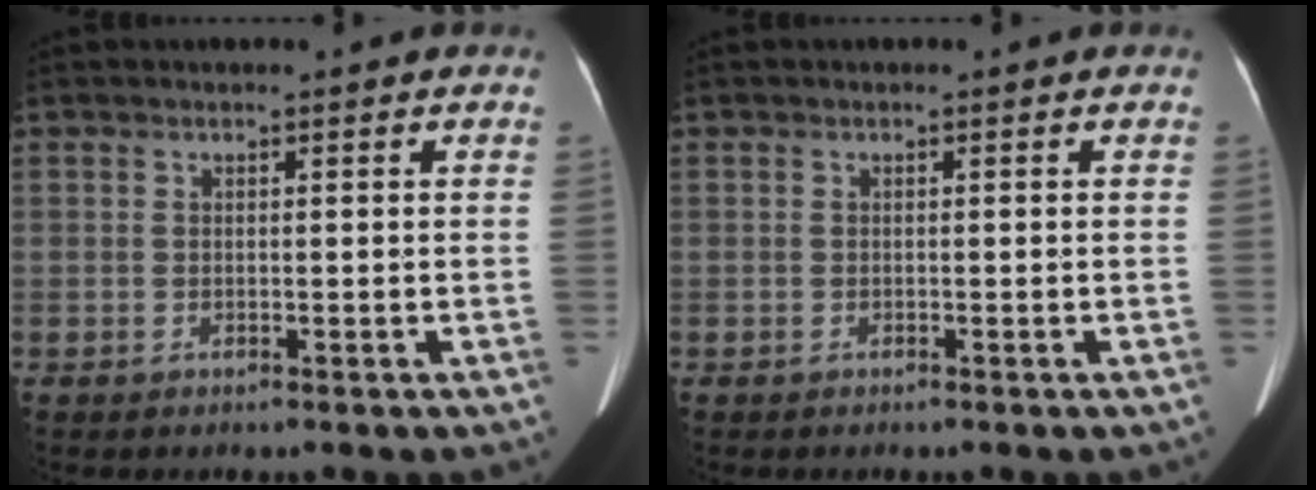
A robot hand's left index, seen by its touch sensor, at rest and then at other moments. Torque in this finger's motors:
{"motor_torque": [-0.02, -0.04, 0.00, 0.00]}